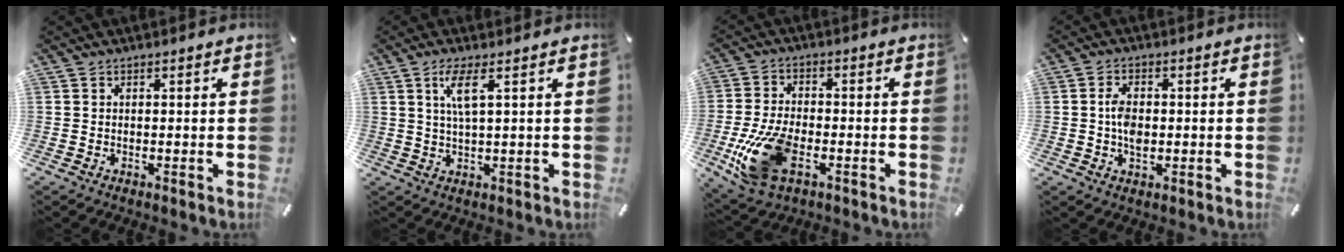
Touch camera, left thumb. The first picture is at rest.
{"total": 5.4, "force": [2.0, 0.9, 4.9], "torque": [-0.103, 0.001, 0.032]}
{"total": 14.7, "force": [-4.6, 8.4, 11.2], "torque": [-0.246, -0.001, -0.080]}
{"total": 4.9, "force": [-0.2, 3.0, 3.9], "torque": [-0.072, 0.002, -0.006]}